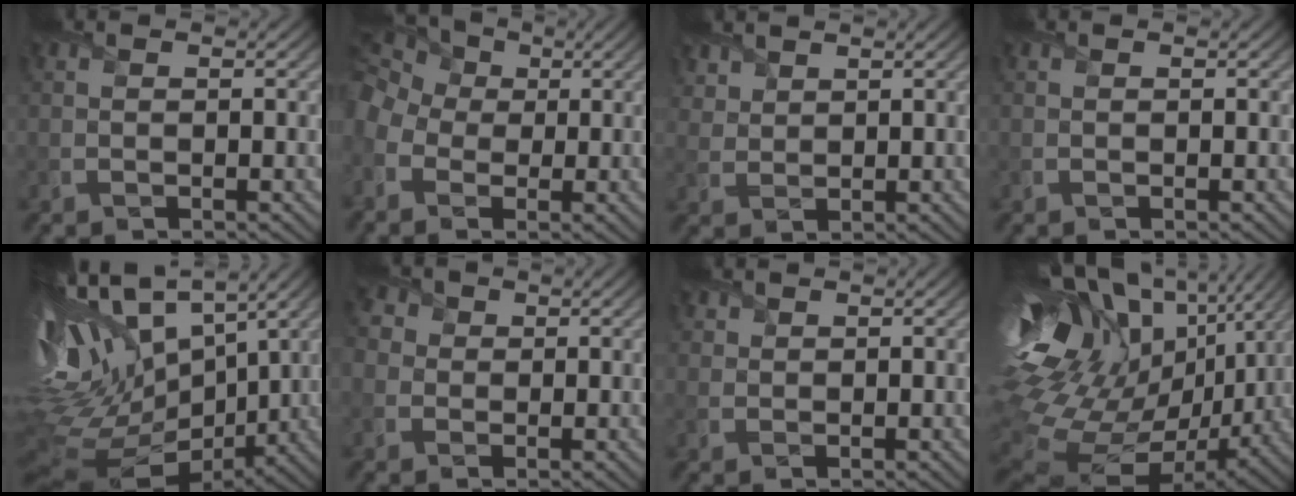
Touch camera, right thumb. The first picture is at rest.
{"total": 9.3, "force": [0.6, 7.4, 5.7], "torque": [-0.167, 0.012, -0.001]}
{"total": 3.5, "force": [2.6, 2.0, 1.0], "torque": [-0.034, -0.002, 0.064]}
{"total": 0.0}
{"total": 18.6, "force": [3.4, 10.0, 15.3], "torque": [-0.323, 0.017, 0.088]}
{"total": 4.1, "force": [1.1, 3.6, 1.7], "torque": [-0.063, 0.016, 0.000]}
{"total": 1.8, "force": [1.3, 1.1, 0.4], "torque": [-0.012, 0.002, 0.026]}
{"total": 20.3, "force": [3.8, 13.2, 14.8], "torque": [-0.324, -0.020, 0.112]}